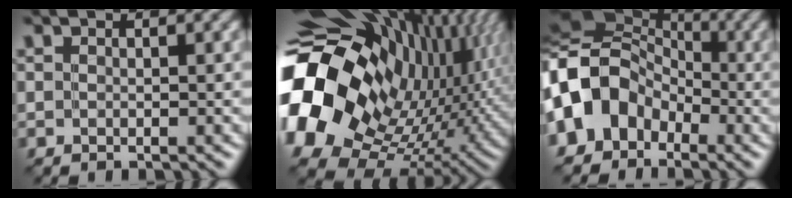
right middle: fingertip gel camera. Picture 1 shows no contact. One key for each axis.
{"total": 19.7, "fx": 1.6, "fy": 13.9, "fz": 13.8, "tx": -0.290, "ty": -0.042, "tz": 0.050}
{"total": 11.6, "fx": -3.4, "fy": 9.5, "fz": 5.8, "tx": -0.111, "ty": -0.011, "tz": -0.098}